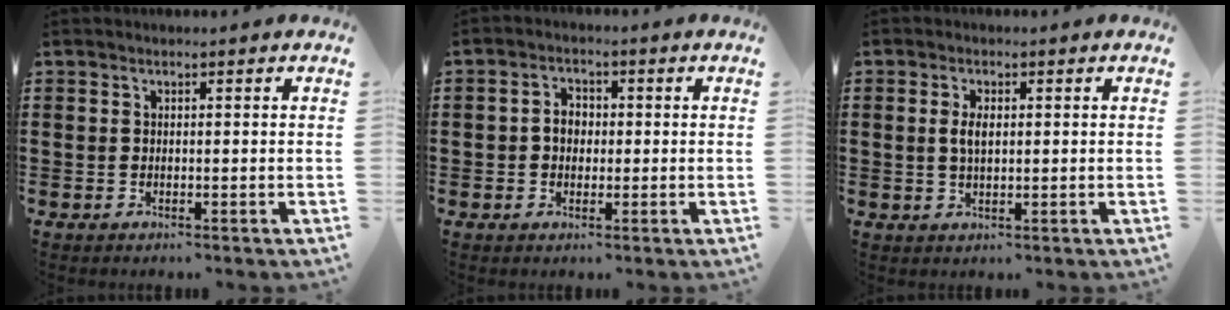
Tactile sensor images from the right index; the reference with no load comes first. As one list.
[{"total": 2.7, "force": [-0.2, 2.0, 1.8], "torque": [-0.038, 0.006, -0.006]}, {"total": 2.8, "force": [0.4, 1.2, 2.6], "torque": [-0.053, 0.005, 0.005]}]